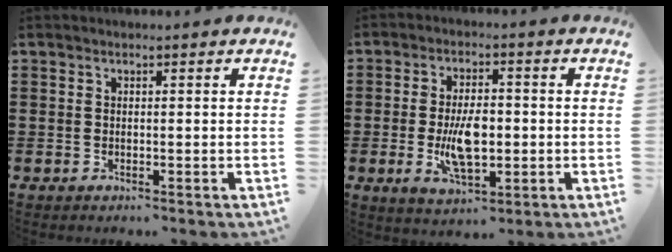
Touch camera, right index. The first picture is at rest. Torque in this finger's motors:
{"motor_torque": [0.41, -0.25, 0.31, 0.21]}